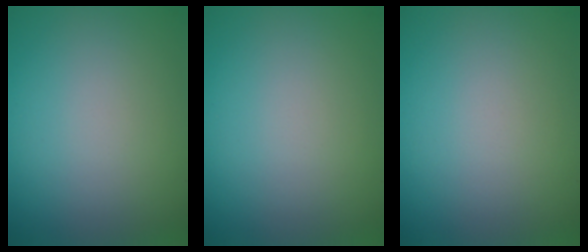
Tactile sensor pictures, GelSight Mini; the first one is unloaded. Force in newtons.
{"total": 0.0}
{"total": 0.0}